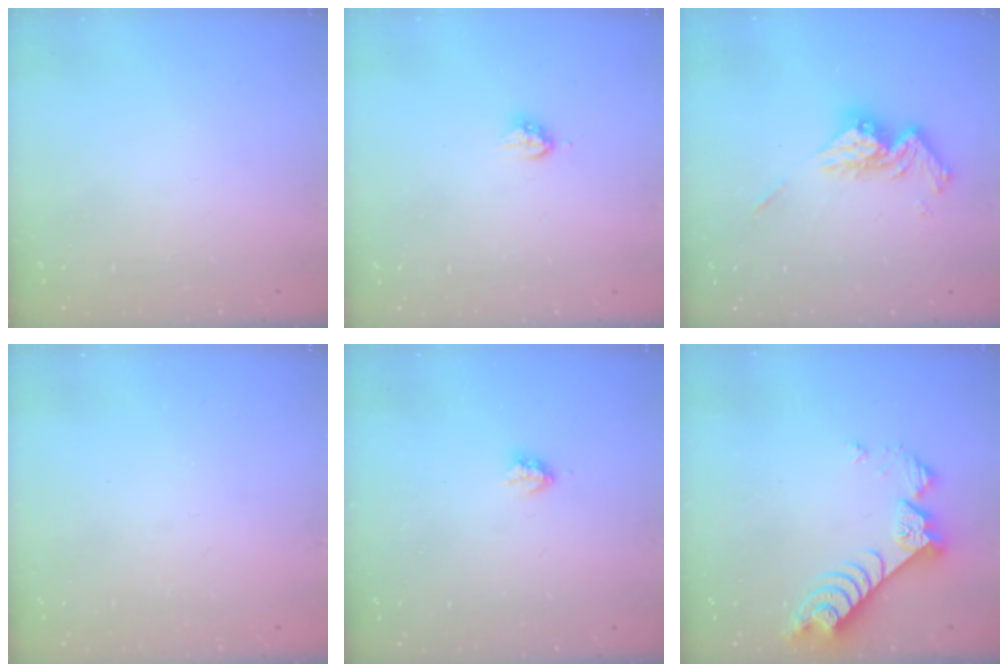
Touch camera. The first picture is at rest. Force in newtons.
{"total": 4.2, "press": 4.1, "slide": 0.5}
{"total": 13.5, "press": 13.4, "slide": 1.2}
{"total": 0.0}
{"total": 2.9, "press": 2.9, "slide": 0.5}
{"total": 8.0, "press": 8.0, "slide": 0.8}